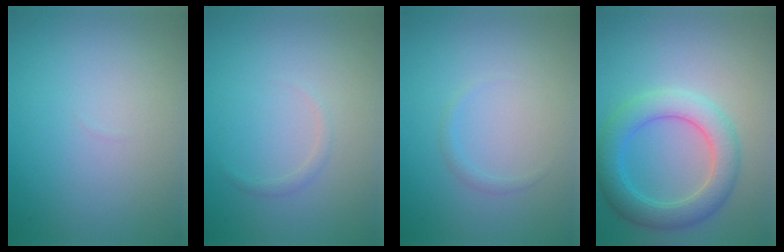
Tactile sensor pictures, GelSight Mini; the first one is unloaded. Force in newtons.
{"total": 0.7, "press": 0.7, "slide": 0.1}
{"total": 0.7, "press": 0.7, "slide": 0.0}
{"total": 5.0, "press": 5.0, "slide": 0.1}